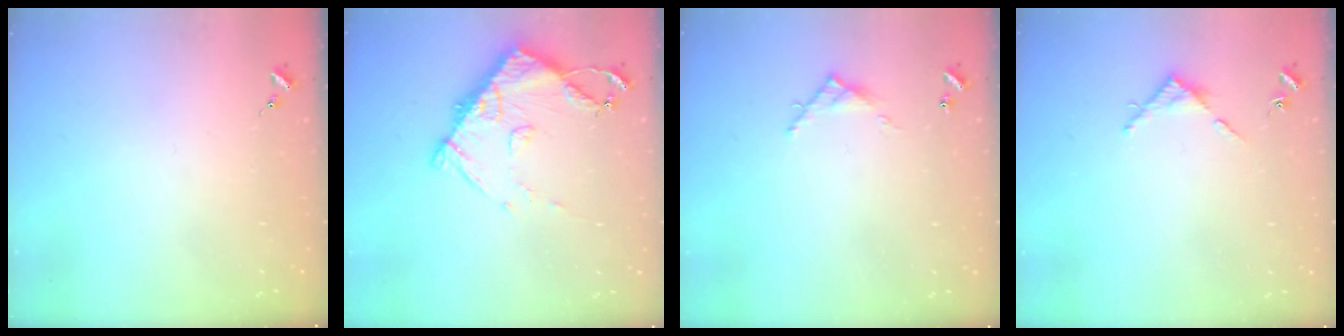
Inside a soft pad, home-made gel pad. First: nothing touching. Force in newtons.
{"total": 10.7, "press": 10.7, "slide": 1.3}
{"total": 5.5, "press": 5.5, "slide": 0.3}
{"total": 4.7, "press": 4.7, "slide": 0.2}